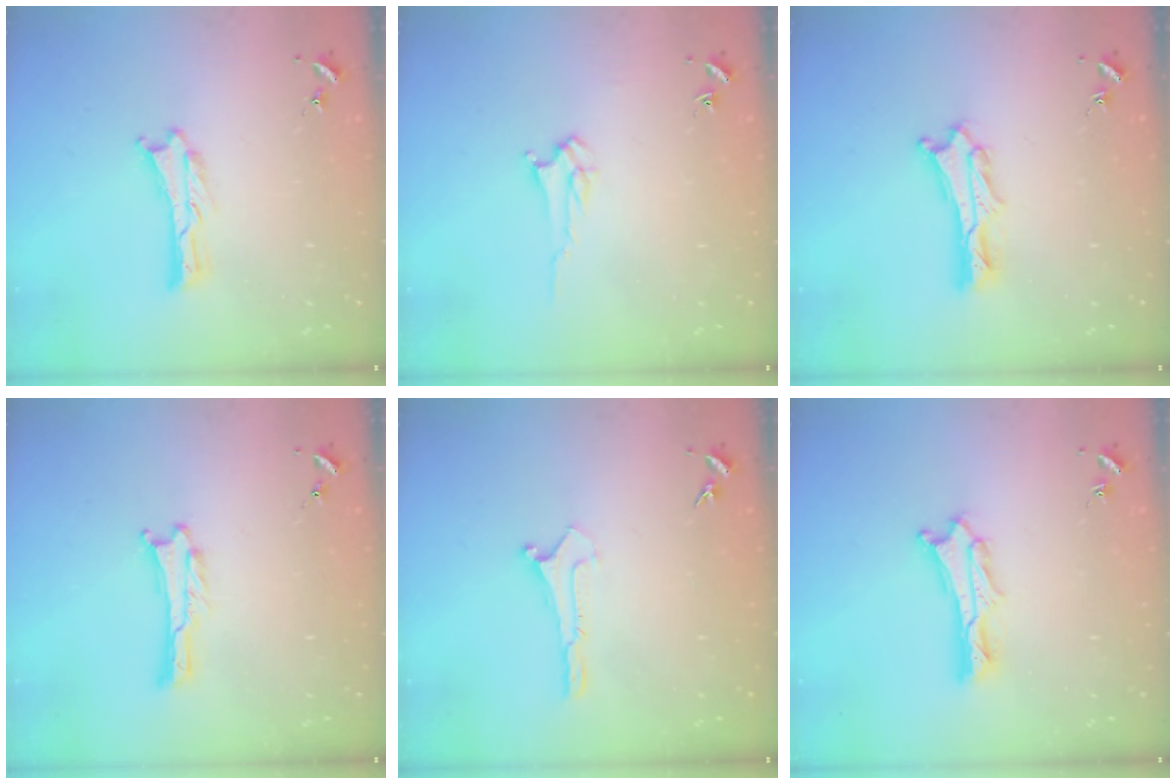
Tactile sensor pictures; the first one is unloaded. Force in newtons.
{"total": 2.8, "press": 2.8, "slide": 0.4}
{"total": 2.0, "press": 2.0, "slide": 0.2}
{"total": 0.0}
{"total": 0.0}
{"total": 1.9, "press": 1.9, "slide": 0.2}